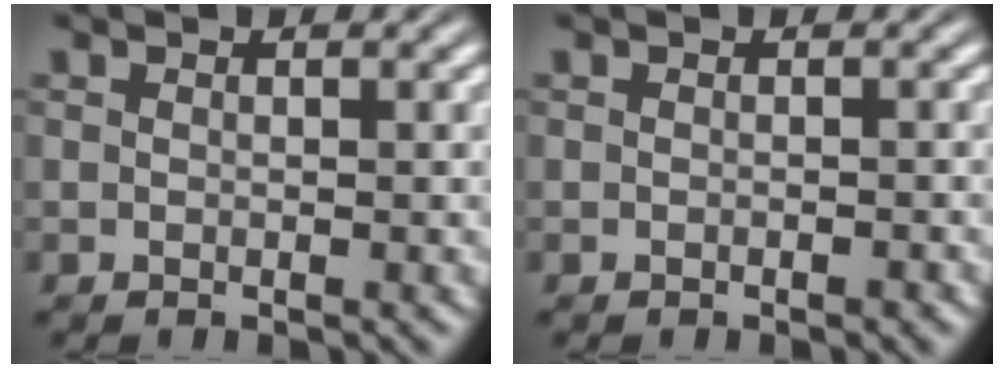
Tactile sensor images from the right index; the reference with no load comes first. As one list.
[{"total": 0.5, "force": [-0.5, 0.0, 0.1], "torque": [-0.001, 0.004, -0.011]}]